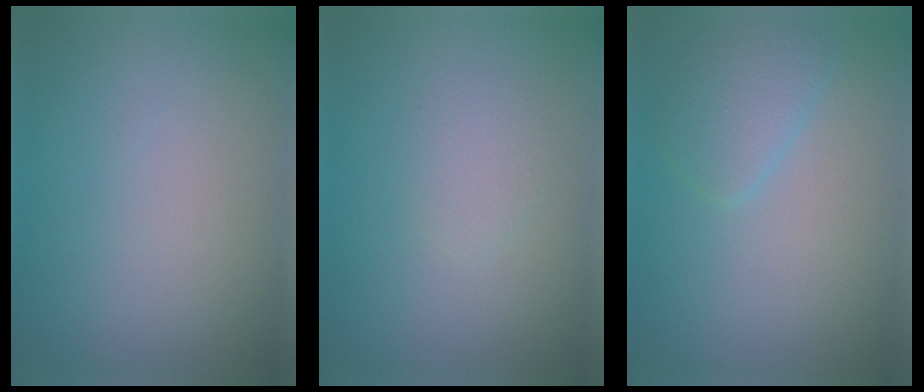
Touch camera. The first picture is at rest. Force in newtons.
{"total": 1.4, "press": 1.4, "slide": 0.0}
{"total": 2.2, "press": 2.2, "slide": 0.1}